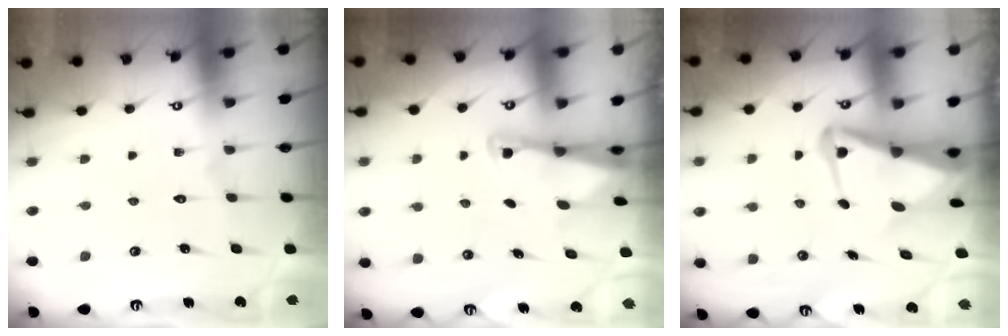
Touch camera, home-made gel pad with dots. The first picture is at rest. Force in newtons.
{"total": 2.4, "press": 2.4, "slide": 0.3}
{"total": 7.6, "press": 7.5, "slide": 1.6}